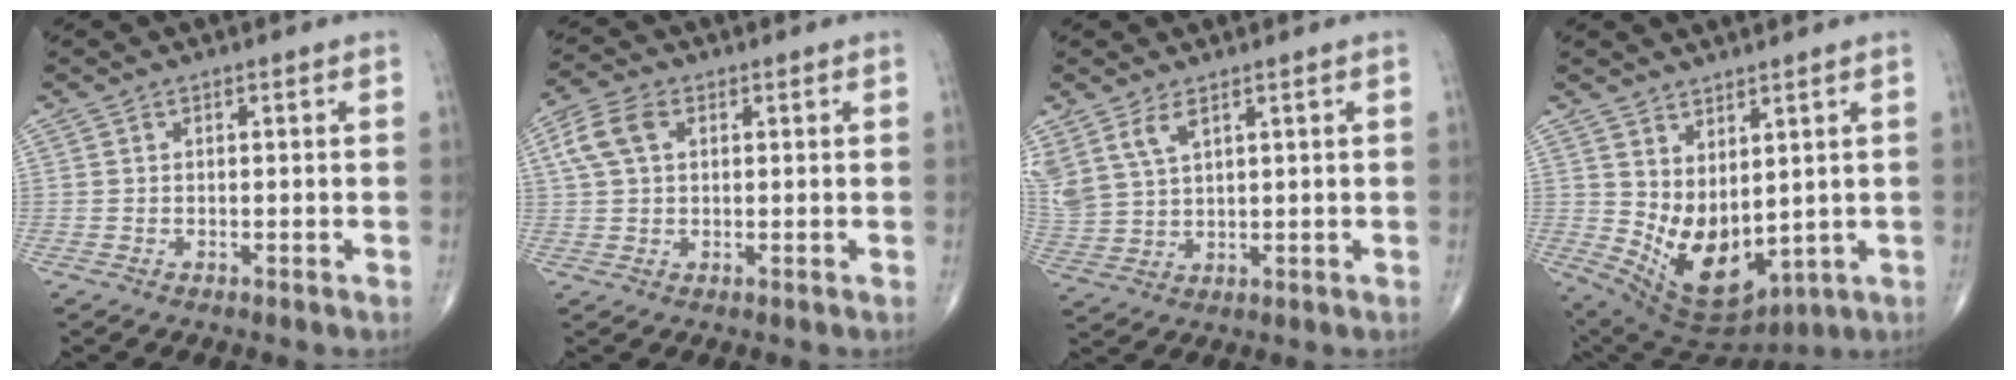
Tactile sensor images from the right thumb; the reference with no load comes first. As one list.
[{"total": 6.4, "force": [1.9, 4.0, 4.6], "torque": [-0.102, 0.015, 0.035]}, {"total": 7.9, "force": [4.6, 3.9, 5.1], "torque": [-0.113, -0.010, 0.105]}, {"total": 12.5, "force": [1.6, 7.1, 10.1], "torque": [-0.158, -0.033, 0.062]}]